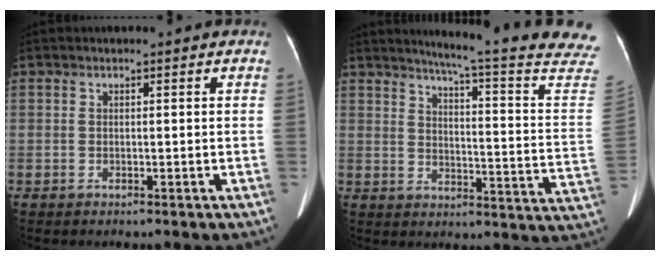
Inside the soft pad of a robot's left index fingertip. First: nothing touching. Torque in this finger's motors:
{"motor_torque": [0.60, -1.27, 0.00, 0.06]}